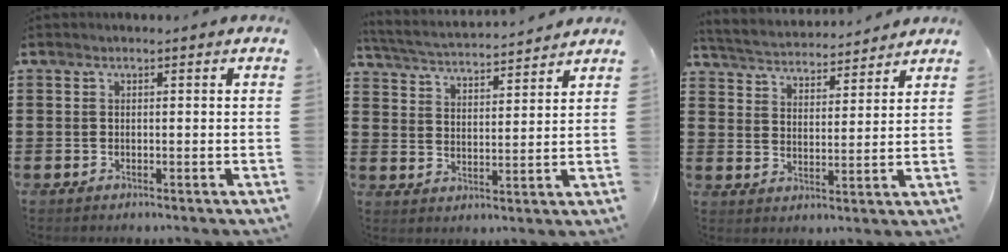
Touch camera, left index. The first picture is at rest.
{"total": 3.6, "force": [3.5, -0.1, 0.6], "torque": [-0.033, -0.027, 0.056]}
{"total": 3.8, "force": [3.8, 0.3, 0.1], "torque": [-0.025, -0.027, 0.061]}